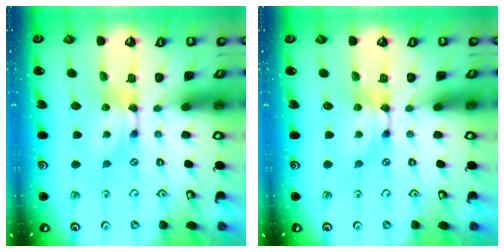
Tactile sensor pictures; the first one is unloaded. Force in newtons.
{"total": 0.0}